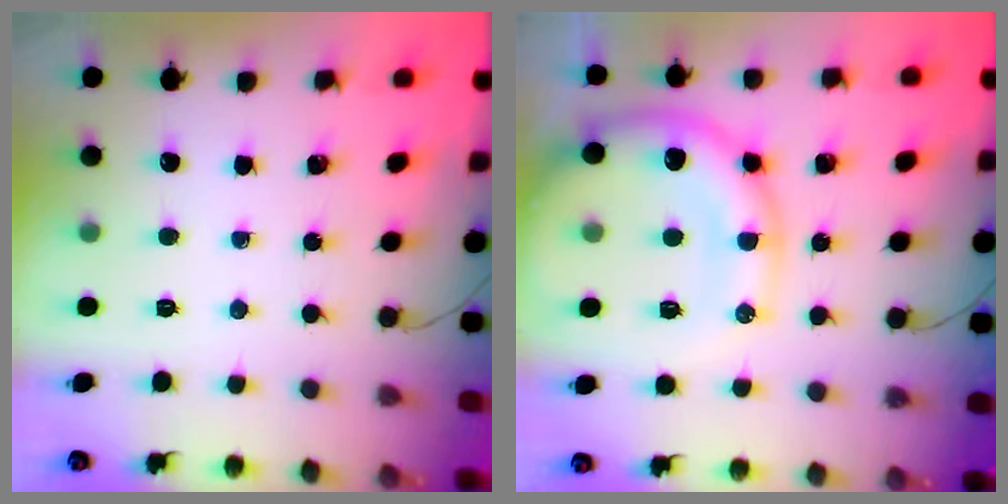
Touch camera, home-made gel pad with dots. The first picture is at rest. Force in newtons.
{"total": 17.0, "press": 16.9, "slide": 2.2}